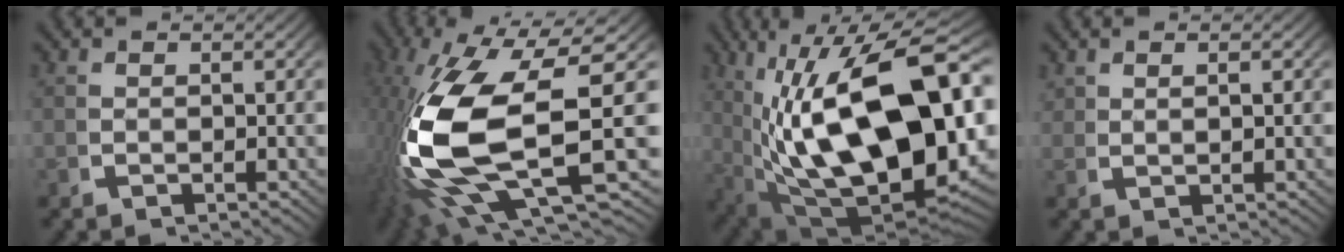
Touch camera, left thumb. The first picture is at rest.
{"total": 19.8, "force": [-2.1, 10.4, 16.6], "torque": [-0.400, -0.060, 0.009]}
{"total": 25.3, "force": [-2.1, 15.2, 20.2], "torque": [-0.381, -0.071, 0.013]}
{"total": 1.1, "force": [1.0, -0.2, 0.4], "torque": [-0.009, 0.006, 0.024]}